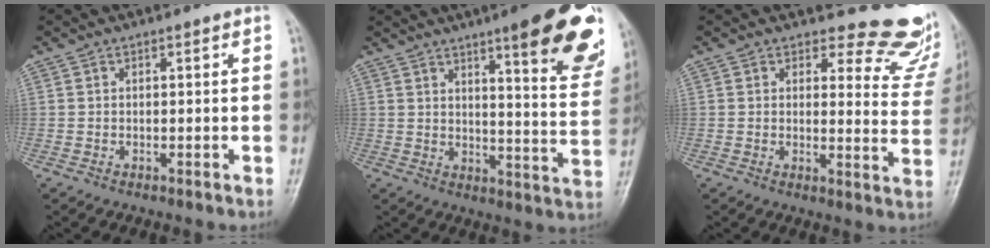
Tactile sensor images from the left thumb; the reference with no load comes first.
{"total": 19.9, "force": [11.4, 4.0, 15.8], "torque": [-0.170, -0.056, 0.145]}
{"total": 12.3, "force": [11.5, 4.2, 1.2], "torque": [0.037, -0.119, 0.099]}